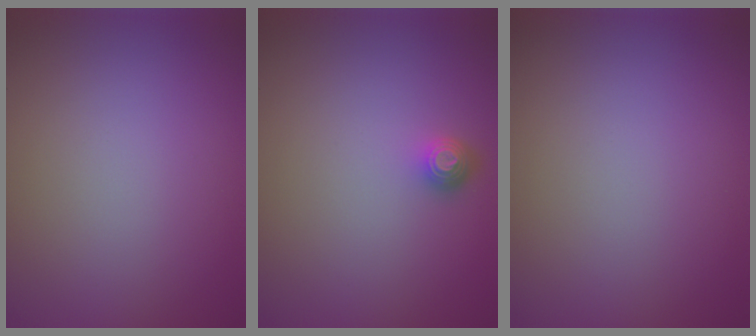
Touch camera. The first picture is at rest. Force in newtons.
{"total": 1.4, "press": 1.1, "slide": 0.9}
{"total": 0.0}